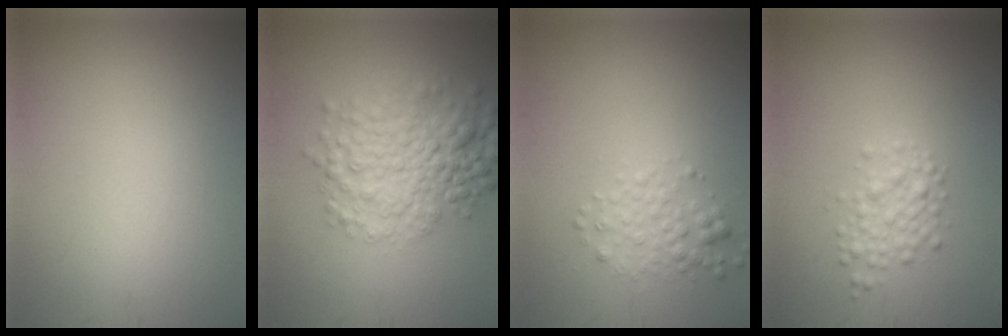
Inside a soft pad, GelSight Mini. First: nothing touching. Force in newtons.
{"total": 6.1, "press": 6.1, "slide": 0.1}
{"total": 2.0, "press": 2.0, "slide": 0.1}
{"total": 2.3, "press": 2.3, "slide": 0.1}